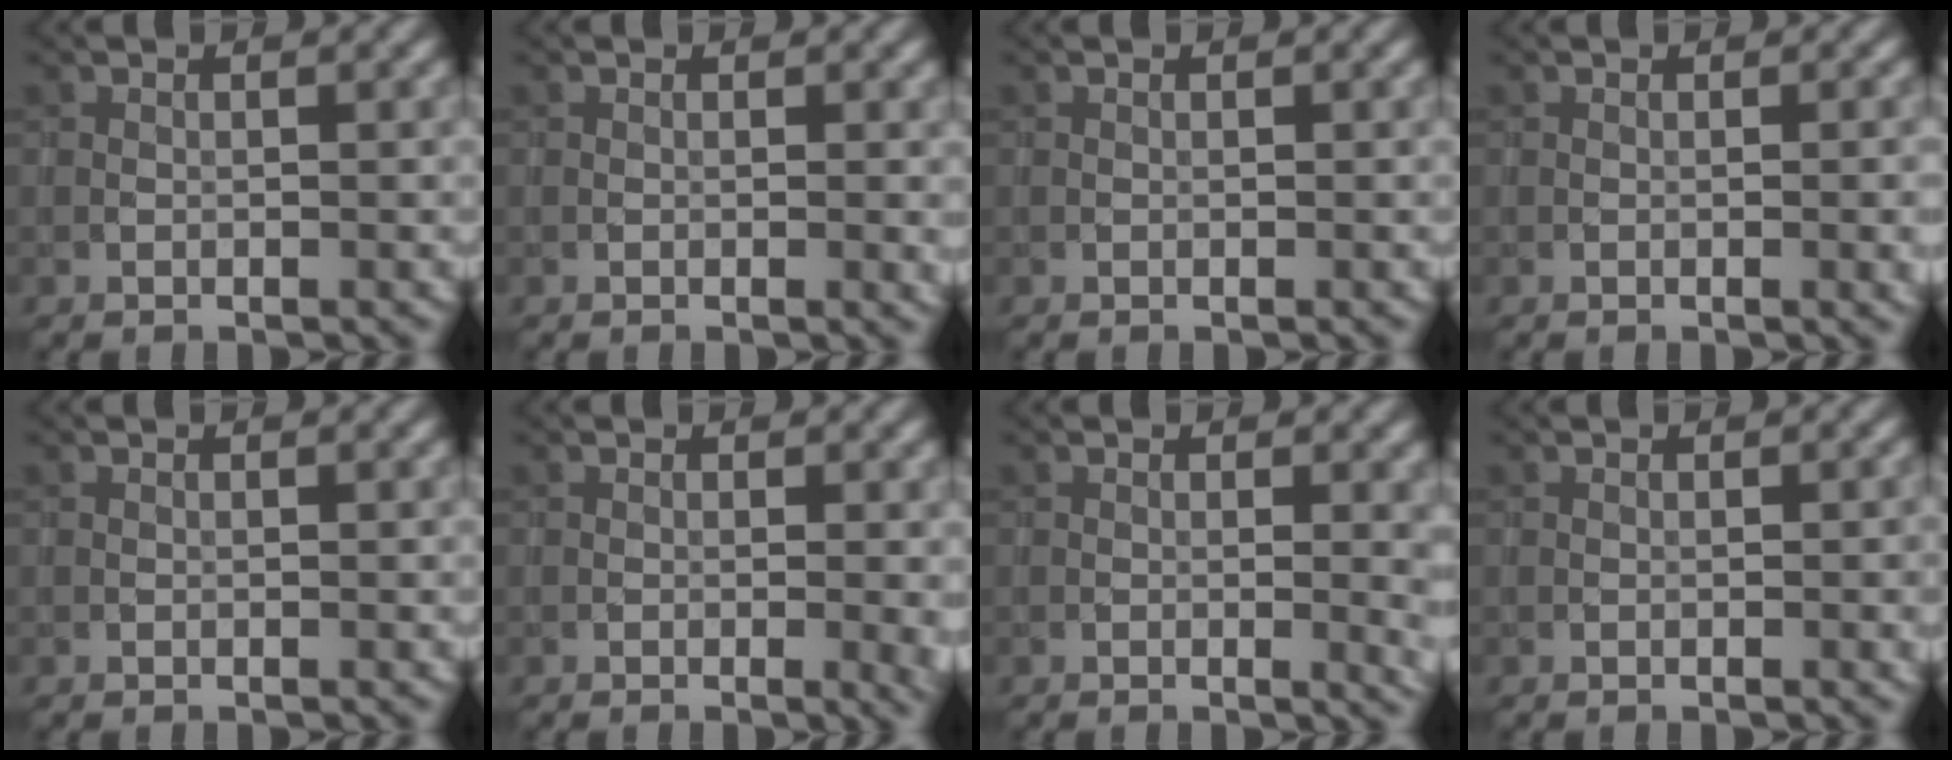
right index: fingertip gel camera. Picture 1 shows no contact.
{"total": 1.0, "force": [0.0, 0.4, 0.9], "torque": [-0.014, -0.006, 0.003]}
{"total": 0.0}
{"total": 2.2, "force": [-0.6, 0.7, 2.0], "torque": [-0.028, -0.006, -0.004]}
{"total": 0.0}
{"total": 2.5, "force": [-0.5, 0.8, 2.3], "torque": [-0.034, -0.009, -0.002]}
{"total": 3.4, "force": [-0.2, 1.5, 3.1], "torque": [-0.030, -0.010, 0.005]}
{"total": 1.2, "force": [-0.4, 0.4, 1.0], "torque": [-0.016, -0.003, -0.002]}